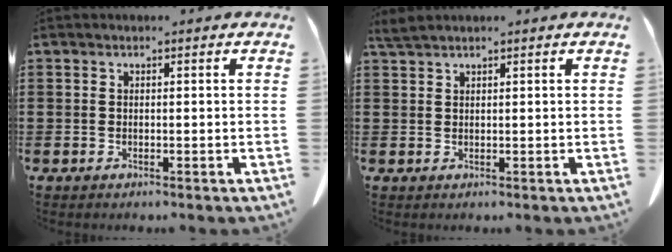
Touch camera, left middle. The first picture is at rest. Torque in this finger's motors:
{"motor_torque": [0.24, -0.07, 0.01, 0.02]}